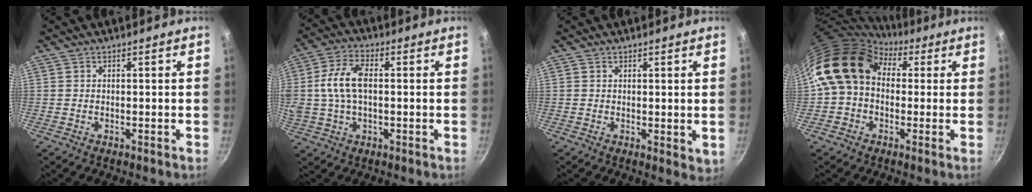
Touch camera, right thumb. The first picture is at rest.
{"total": 10.2, "force": [0.7, 5.7, 8.4], "torque": [-0.169, 0.019, 0.005]}
{"total": 2.6, "force": [1.0, 1.4, 1.9], "torque": [-0.024, -0.004, 0.016]}
{"total": 13.4, "force": [2.8, 10.3, 8.1], "torque": [-0.114, 0.023, 0.030]}